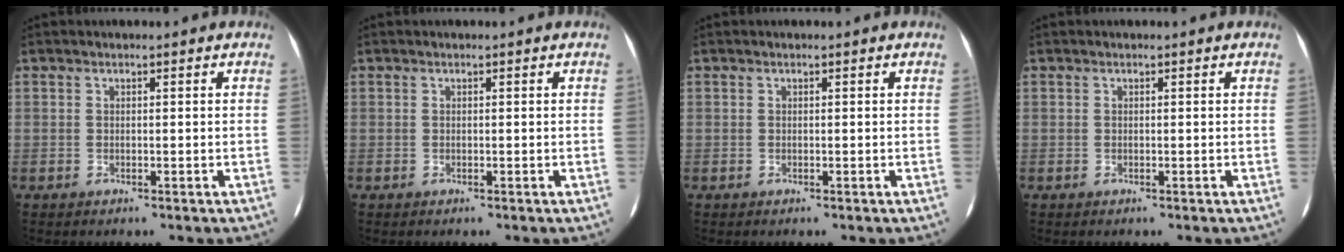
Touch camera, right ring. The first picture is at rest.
{"total": 0.0}
{"total": 0.0}
{"total": 0.0}